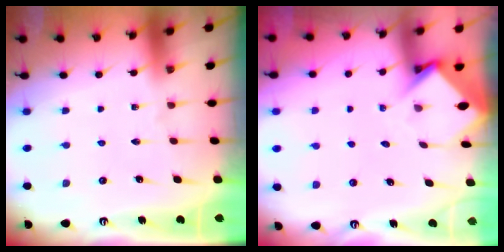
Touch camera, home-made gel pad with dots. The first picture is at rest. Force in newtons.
{"total": 3.6, "press": 3.5, "slide": 0.2}